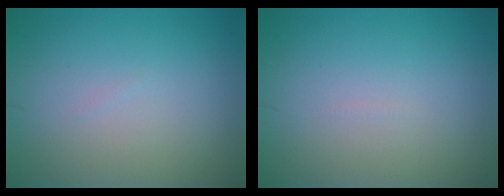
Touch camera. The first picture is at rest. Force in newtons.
{"total": 0.0}